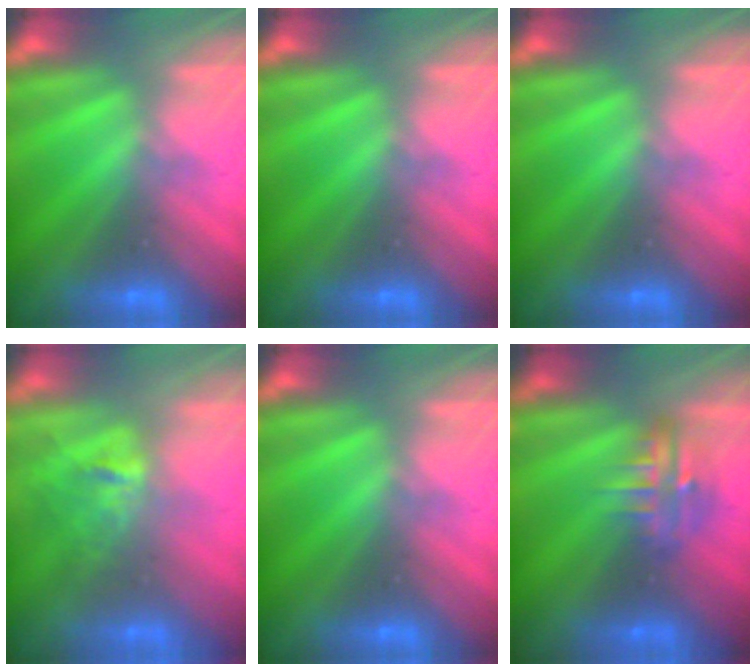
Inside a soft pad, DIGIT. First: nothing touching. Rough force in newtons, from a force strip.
{"total": 0.0}
{"total": 0.0}
{"total": 2.7}
{"total": 0.0}
{"total": 4.8}